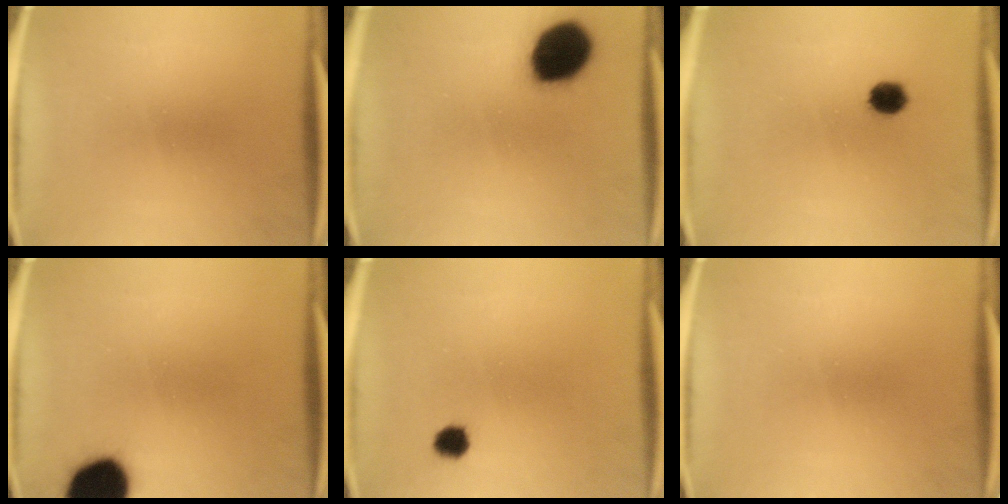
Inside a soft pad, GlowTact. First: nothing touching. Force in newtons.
{"total": 16.3}
{"total": 4.0}
{"total": 15.5}
{"total": 2.7}
{"total": 0.0}